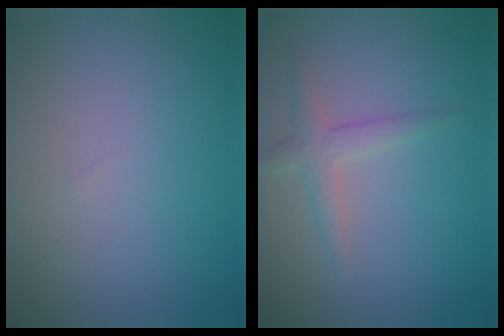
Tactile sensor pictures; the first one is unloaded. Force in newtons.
{"total": 2.1, "press": 2.1, "slide": 0.1}